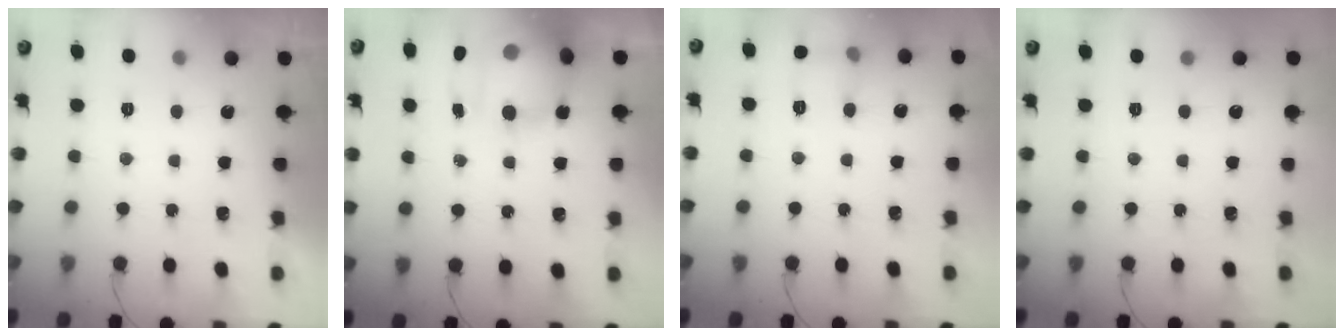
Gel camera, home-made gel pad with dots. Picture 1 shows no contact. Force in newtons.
{"total": 16.9, "press": 16.4, "slide": 3.9}
{"total": 6.9, "press": 6.7, "slide": 1.8}
{"total": 0.0}